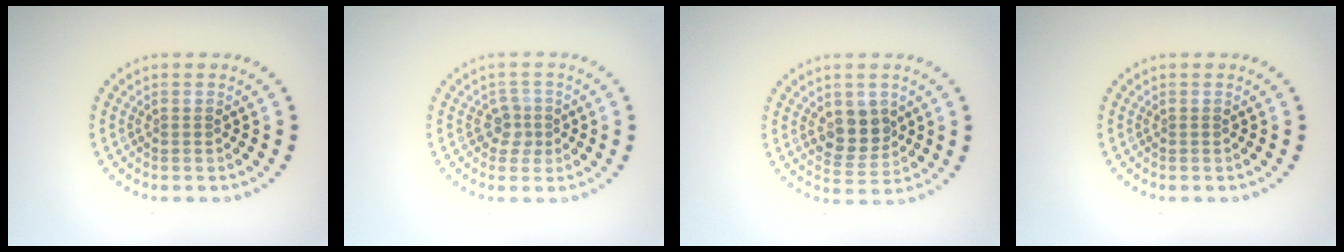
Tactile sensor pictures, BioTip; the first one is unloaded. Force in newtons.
{"total": 1.8, "press": 1.4, "slide": 1.2}
{"total": 3.4, "press": 3.2, "slide": 1.0}
{"total": 0.0}